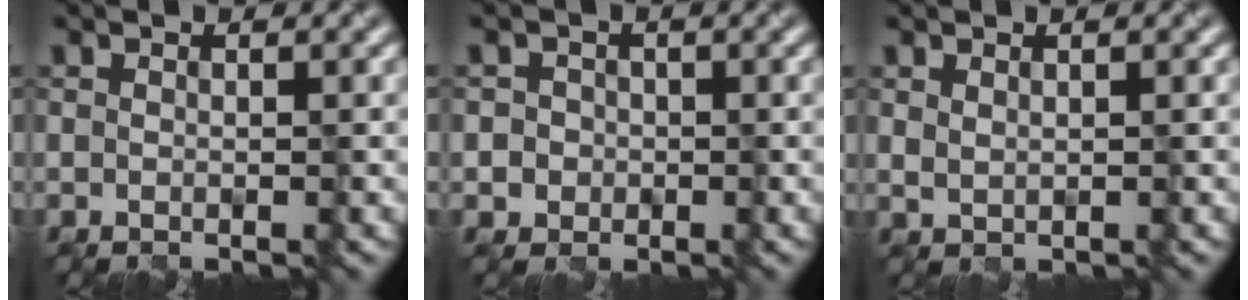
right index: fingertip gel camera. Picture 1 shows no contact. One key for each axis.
{"total": 2.5, "fx": 0.0, "fy": 2.5, "fz": 0.5, "tx": 0.011, "ty": 0.009, "tz": -0.007}
{"total": 0.7, "fx": 0.6, "fy": 0.4, "fz": 0.2, "tx": -0.008, "ty": -0.003, "tz": 0.017}